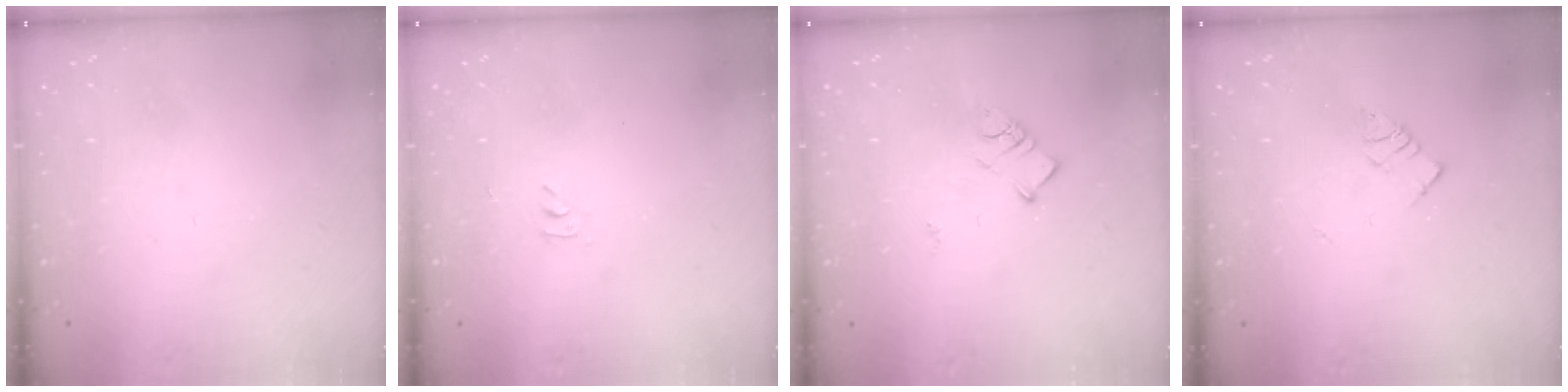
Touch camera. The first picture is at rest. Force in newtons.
{"total": 2.8, "press": 2.8, "slide": 0.4}
{"total": 4.3, "press": 4.3, "slide": 0.1}
{"total": 5.1, "press": 5.1, "slide": 0.2}